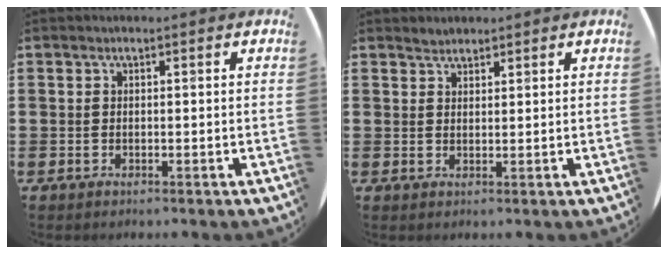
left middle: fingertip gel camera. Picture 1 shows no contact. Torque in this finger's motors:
{"motor_torque": [0.14, -0.11, -0.02, 0.00]}